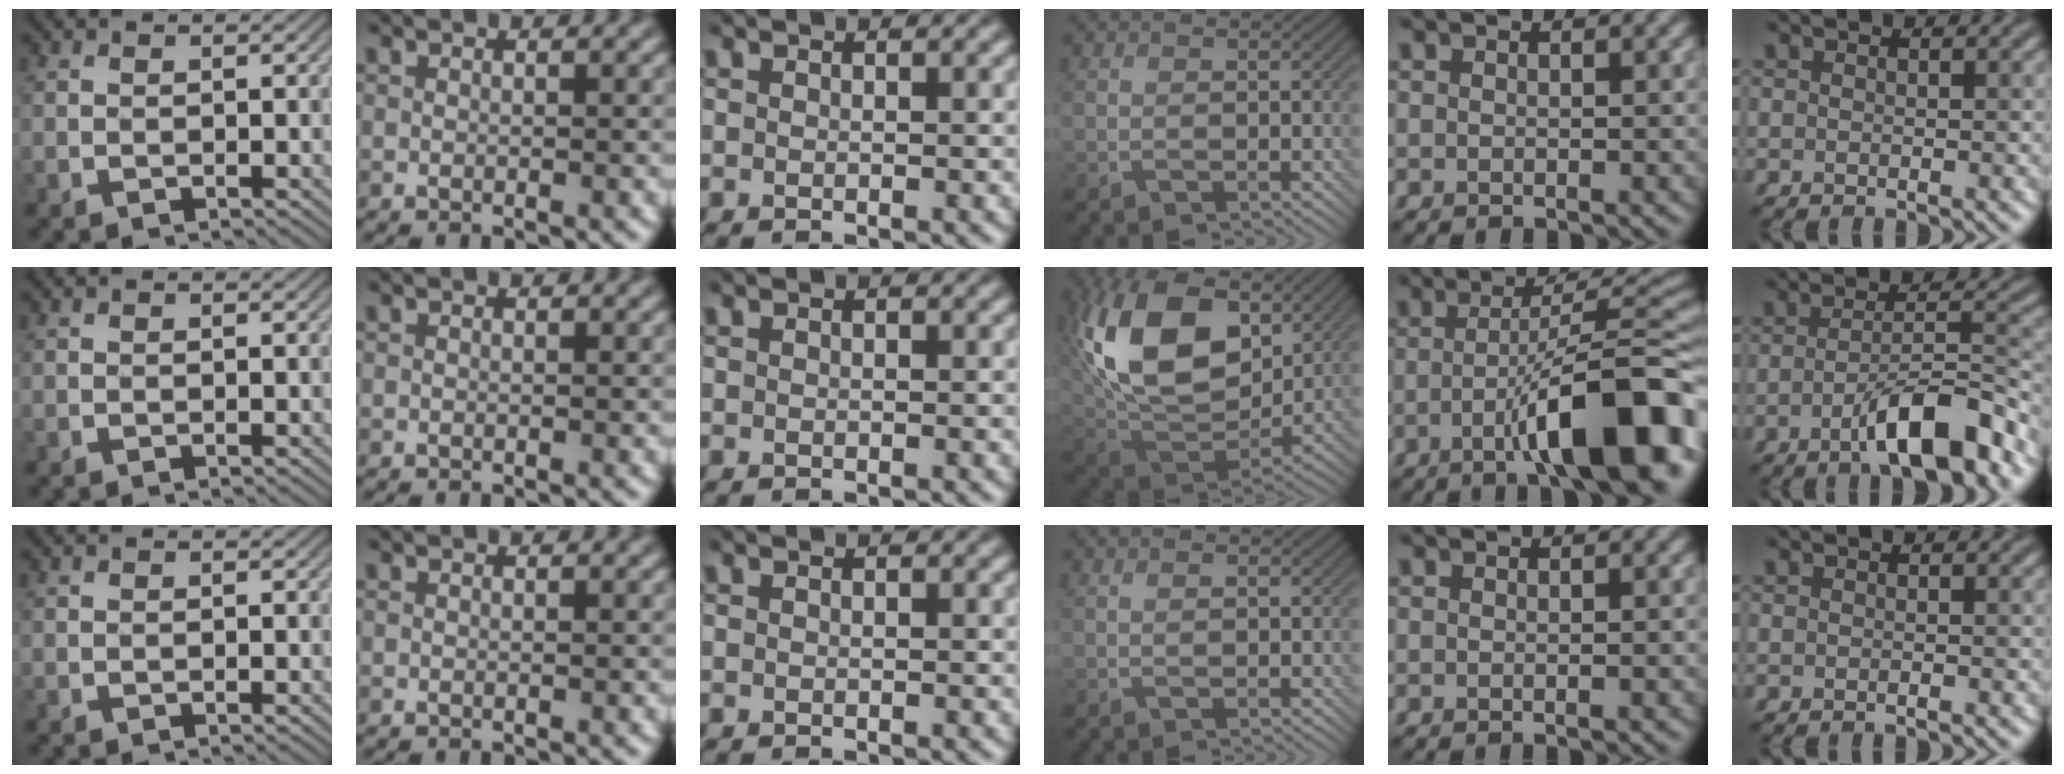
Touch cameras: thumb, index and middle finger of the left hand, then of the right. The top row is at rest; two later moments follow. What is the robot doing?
{"motion": "insert", "object": "bottle cap"}